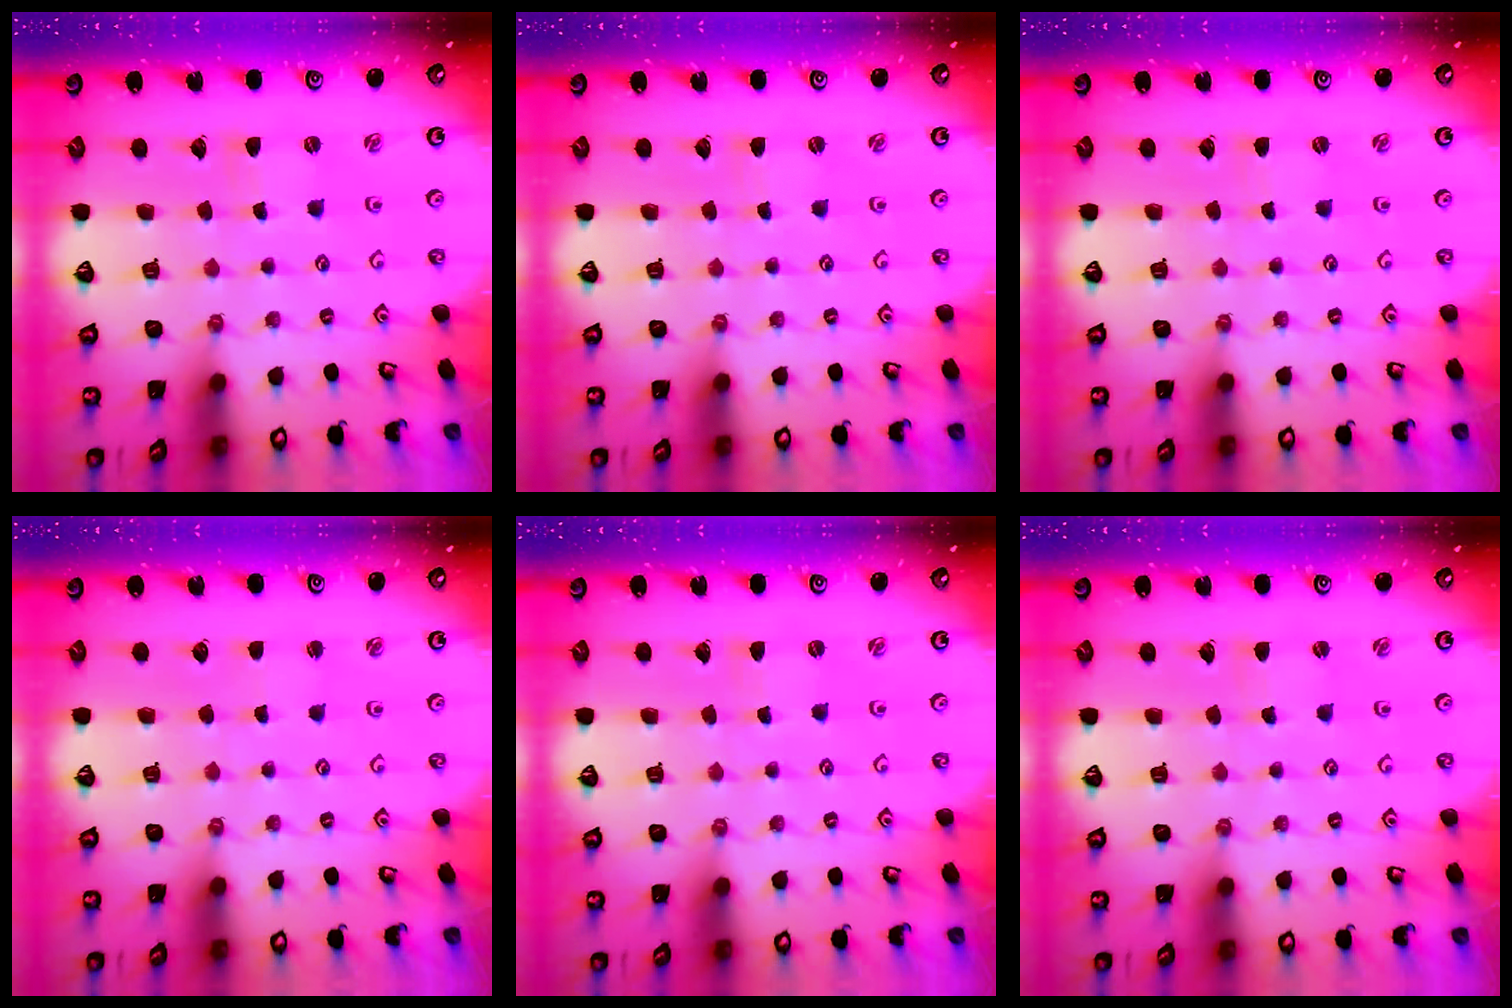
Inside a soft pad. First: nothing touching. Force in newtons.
{"total": 0.0}
{"total": 0.0}
{"total": 1.0, "press": 1.0, "slide": 0.1}
{"total": 0.0}
{"total": 0.9, "press": 0.8, "slide": 0.1}